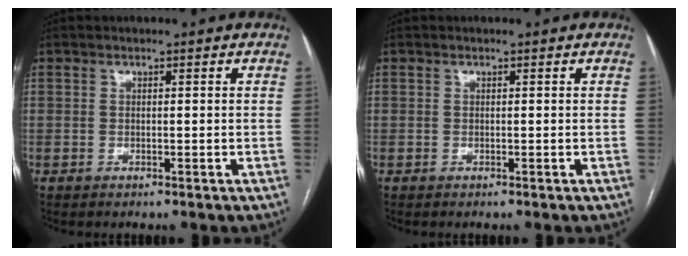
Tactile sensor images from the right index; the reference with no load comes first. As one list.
[{"total": 0.0}]